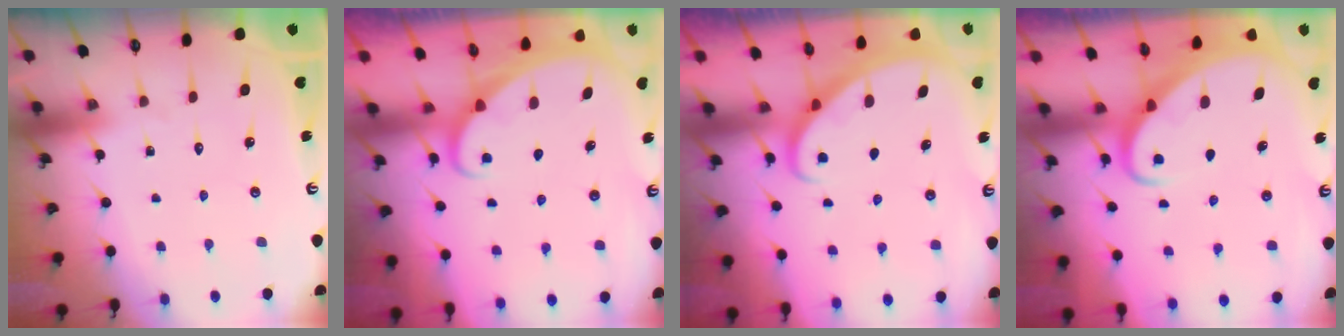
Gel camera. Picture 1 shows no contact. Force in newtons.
{"total": 1.7, "press": 1.7, "slide": 0.1}
{"total": 2.6, "press": 2.6, "slide": 0.1}
{"total": 2.7, "press": 2.7, "slide": 0.2}